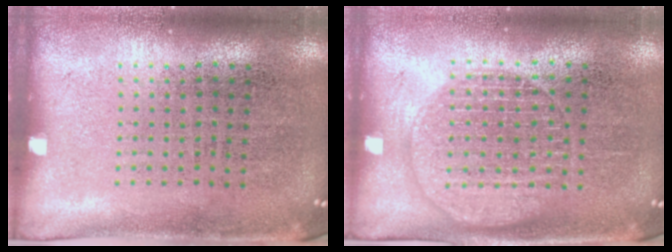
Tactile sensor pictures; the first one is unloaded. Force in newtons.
{"total": 1.4, "press": 1.4, "slide": 0.1}